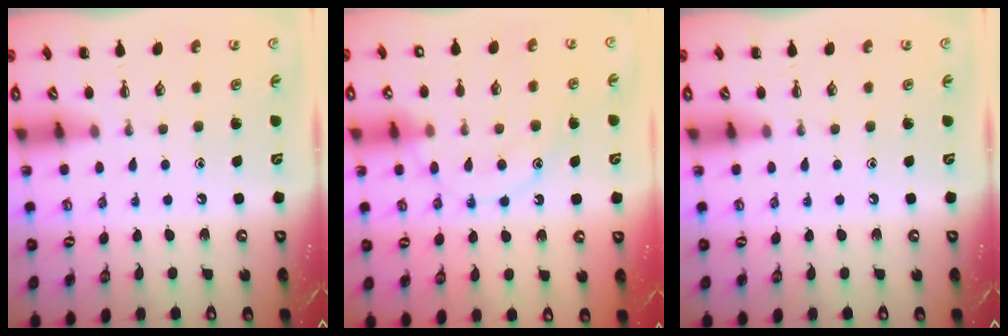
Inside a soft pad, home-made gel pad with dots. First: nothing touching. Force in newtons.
{"total": 13.9, "press": 13.9, "slide": 0.7}
{"total": 0.0}